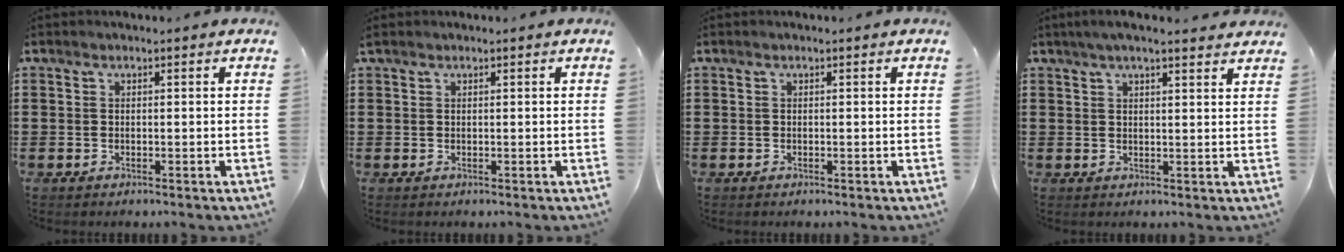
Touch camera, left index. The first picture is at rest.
{"total": 0.0}
{"total": 0.0}
{"total": 3.4, "force": [2.7, 0.5, 1.9], "torque": [-0.042, 0.003, 0.050]}